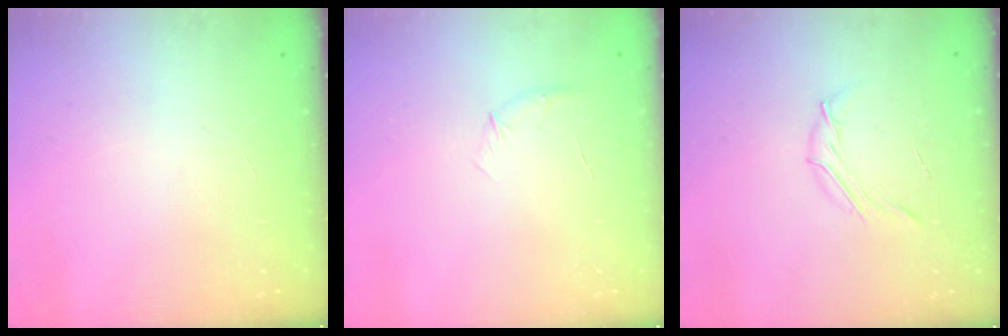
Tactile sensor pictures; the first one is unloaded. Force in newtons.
{"total": 5.2, "press": 5.0, "slide": 1.5}
{"total": 4.0, "press": 3.8, "slide": 1.0}